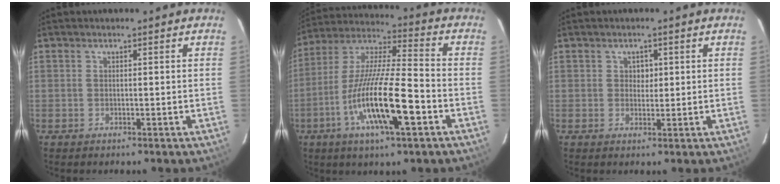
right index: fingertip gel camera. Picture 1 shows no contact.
{"total": 18.0, "force": [-6.7, 3.2, 16.4], "torque": [-0.321, -0.018, -0.130]}
{"total": 1.8, "force": [0.4, 1.7, 0.5], "torque": [-0.006, 0.007, 0.007]}